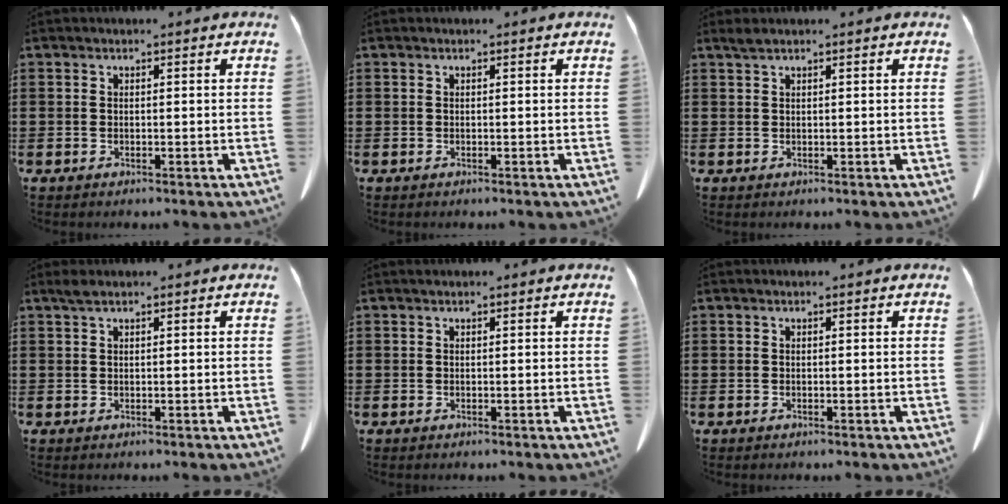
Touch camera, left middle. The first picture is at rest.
{"total": 0.0}
{"total": 0.9, "force": [0.7, 0.0, 0.6], "torque": [-0.014, 0.000, 0.013]}
{"total": 1.1, "force": [0.6, 0.2, 0.9], "torque": [-0.018, 0.002, 0.011]}
{"total": 0.0}
{"total": 0.0}